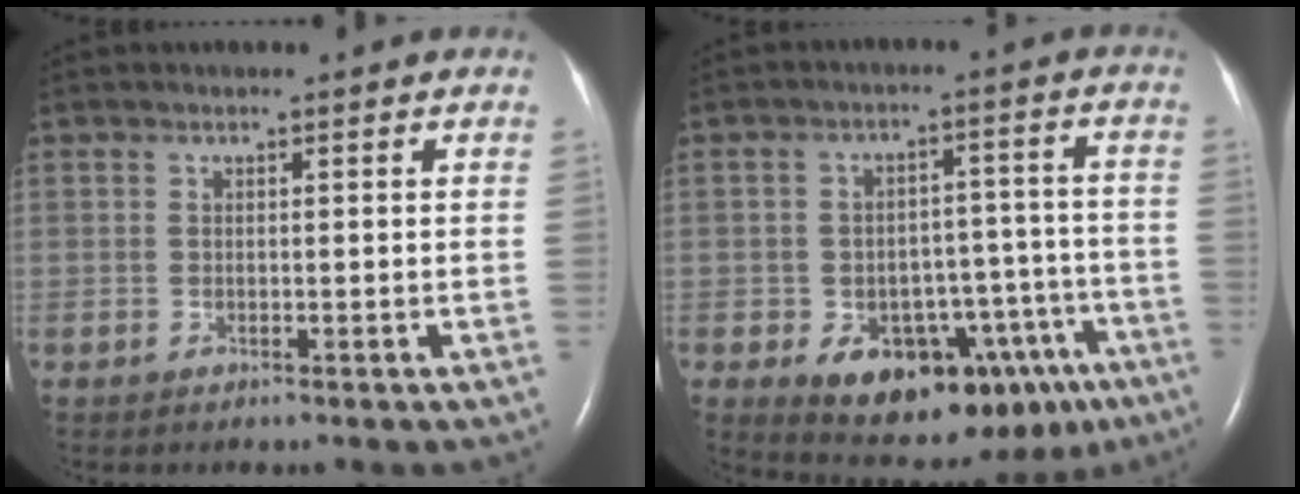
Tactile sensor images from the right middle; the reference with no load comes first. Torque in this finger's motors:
{"motor_torque": [1.15, -0.99, 0.28, 0.07]}